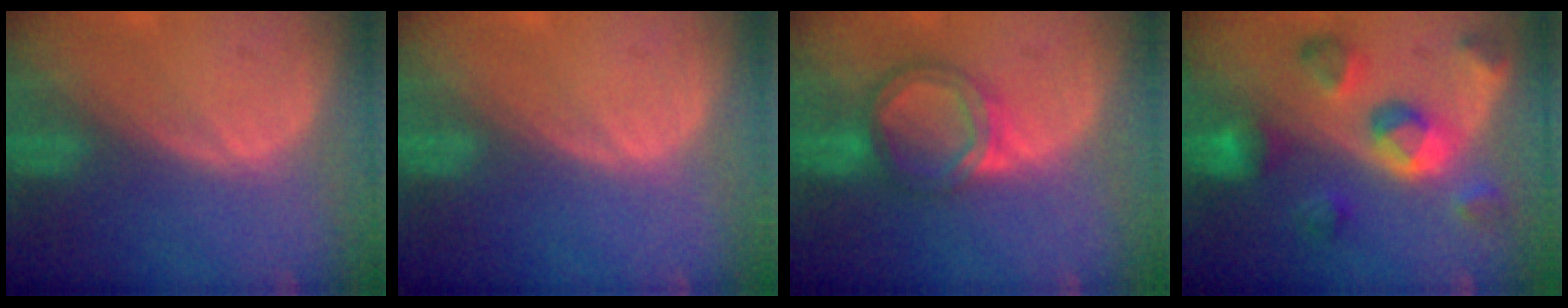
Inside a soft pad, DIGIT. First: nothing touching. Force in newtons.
{"total": 0.0}
{"total": 6.2, "press": 5.7, "slide": 2.5}
{"total": 9.3, "press": 8.5, "slide": 3.9}